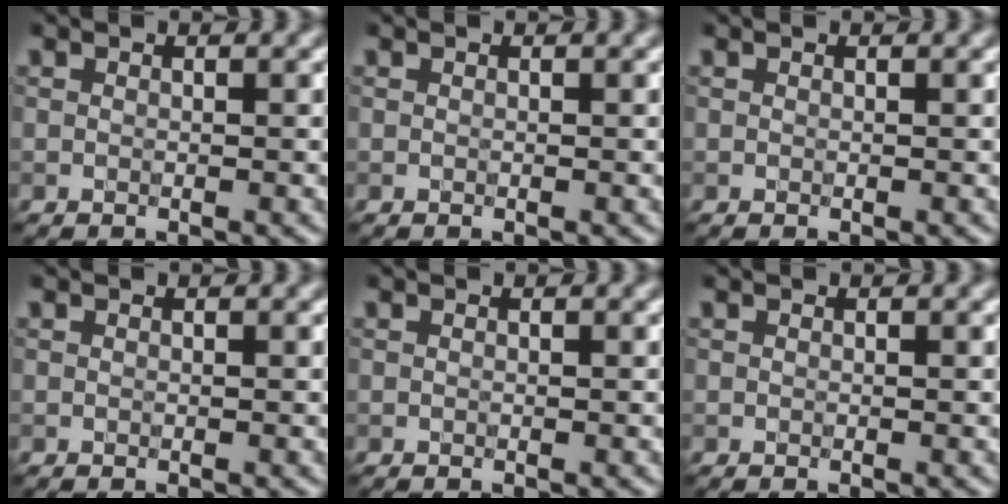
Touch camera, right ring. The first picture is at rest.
{"total": 0.0}
{"total": 0.0}
{"total": 0.0}
{"total": 0.0}
{"total": 0.0}